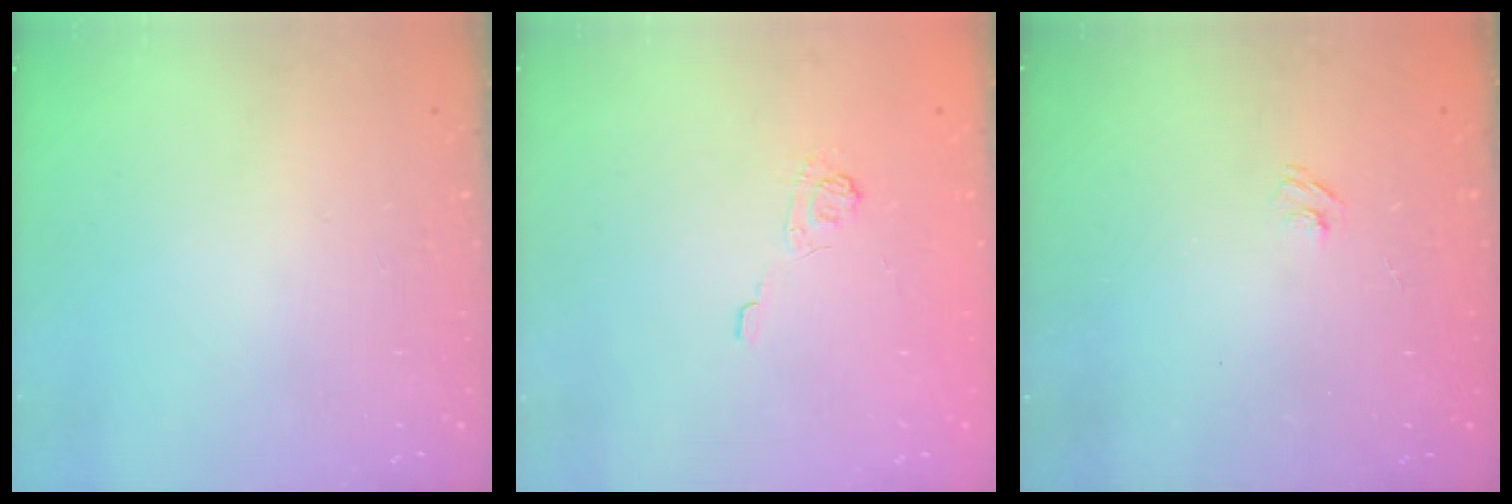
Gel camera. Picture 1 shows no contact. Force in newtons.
{"total": 2.5, "press": 2.1, "slide": 1.4}
{"total": 2.7, "press": 2.5, "slide": 0.9}